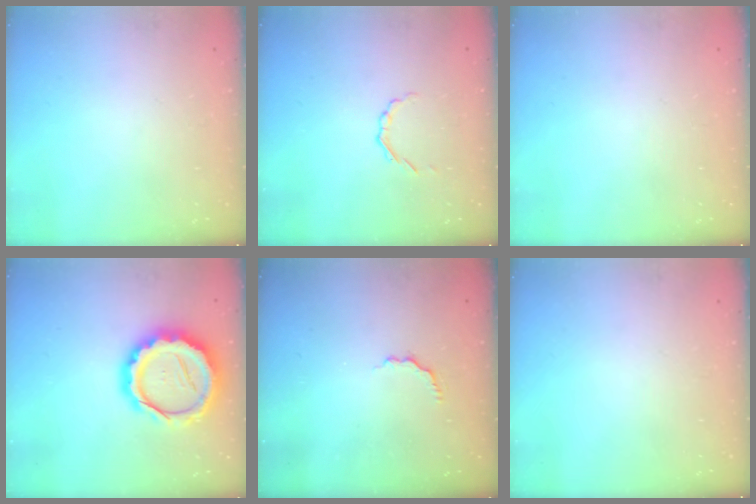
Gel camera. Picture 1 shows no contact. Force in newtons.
{"total": 1.7, "press": 1.6, "slide": 0.6}
{"total": 0.0}
{"total": 20.2, "press": 19.8, "slide": 3.7}
{"total": 2.5, "press": 2.3, "slide": 1.0}
{"total": 0.0}